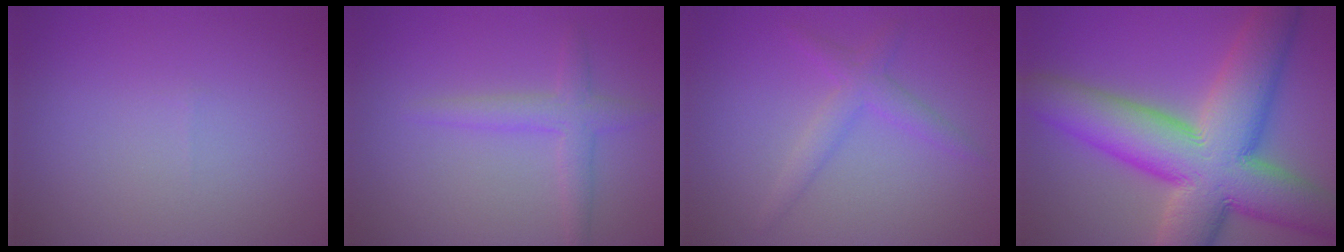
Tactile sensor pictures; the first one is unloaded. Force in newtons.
{"total": 2.3, "press": 2.3, "slide": 0.1}
{"total": 2.2, "press": 2.2, "slide": 0.1}
{"total": 14.4, "press": 14.4, "slide": 0.9}